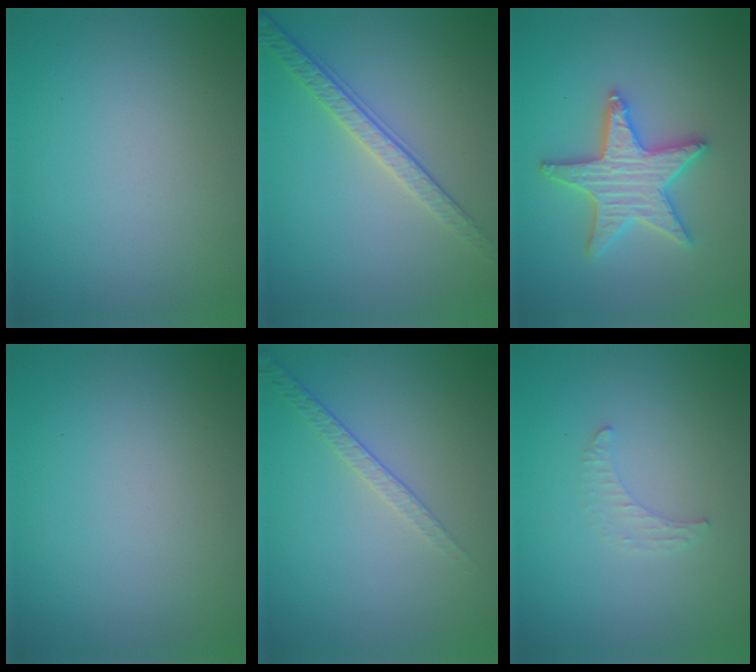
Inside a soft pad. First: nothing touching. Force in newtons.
{"total": 2.8, "press": 2.4, "slide": 1.5}
{"total": 4.5, "press": 4.4, "slide": 0.8}
{"total": 0.0}
{"total": 1.6, "press": 1.0, "slide": 1.3}
{"total": 1.1, "press": 1.1, "slide": 0.3}